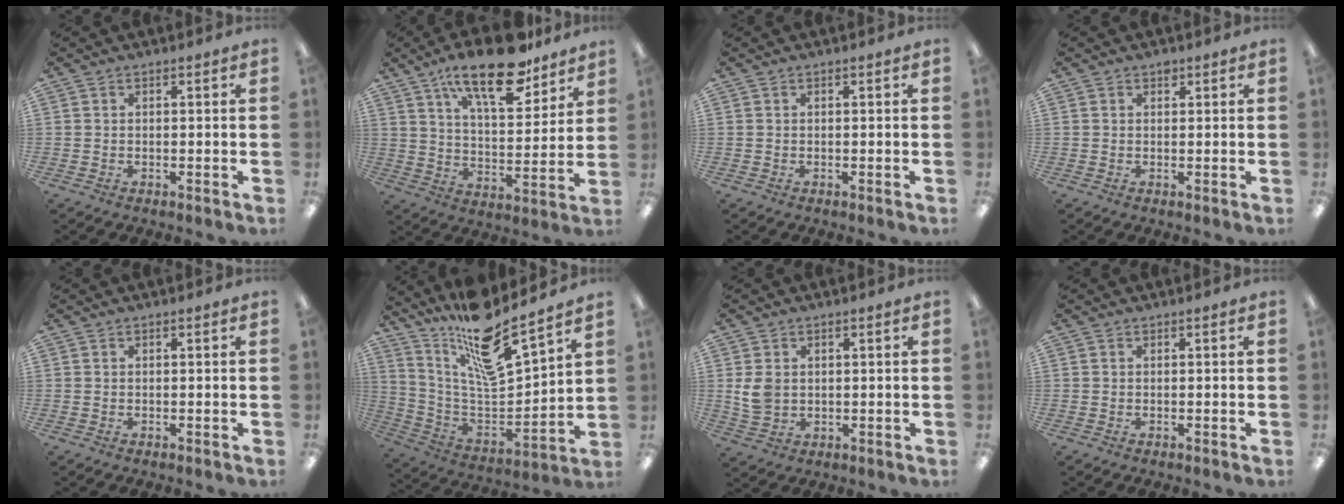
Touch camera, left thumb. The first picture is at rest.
{"total": 19.7, "force": [13.5, 7.4, 12.3], "torque": [-0.195, -0.073, 0.223]}
{"total": 0.0}
{"total": 1.3, "force": [0.9, 0.8, 0.6], "torque": [-0.005, -0.001, 0.014]}
{"total": 0.0}
{"total": 16.5, "force": [13.4, 3.0, 9.1], "torque": [-0.167, -0.112, 0.226]}
{"total": 5.5, "force": [0.9, 4.3, 3.2], "torque": [-0.069, 0.001, 0.016]}
{"total": 0.0}